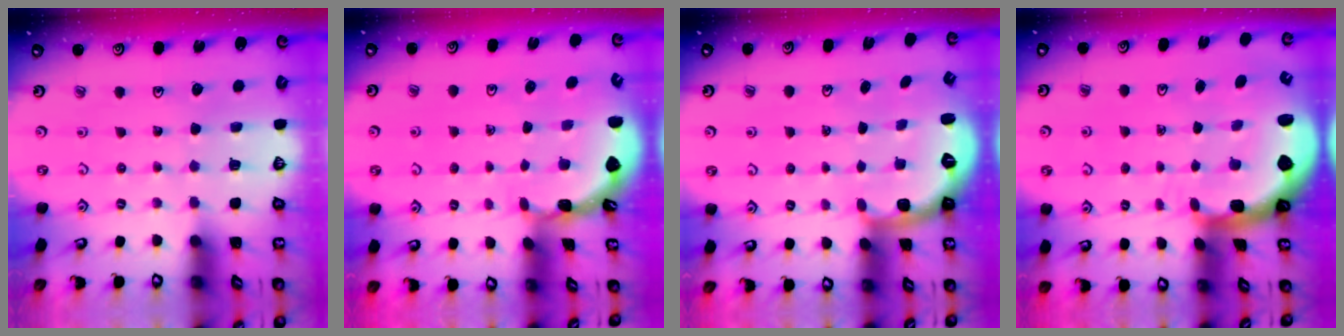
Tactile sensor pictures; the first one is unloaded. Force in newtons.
{"total": 1.8, "press": 1.8, "slide": 0.2}
{"total": 2.5, "press": 2.0, "slide": 1.5}
{"total": 4.4, "press": 3.9, "slide": 2.1}